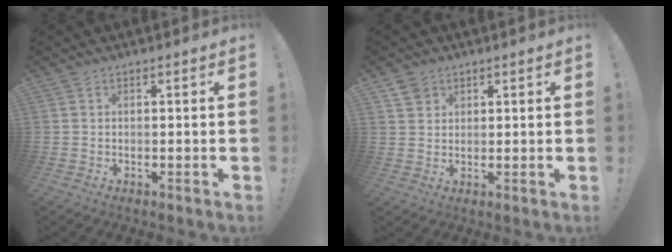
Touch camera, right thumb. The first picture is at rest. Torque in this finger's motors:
{"motor_torque": [-0.15, 0.10, -0.11, 0.20, -0.05]}